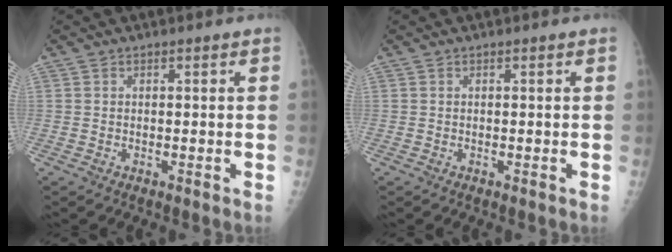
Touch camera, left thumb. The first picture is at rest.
{"total": 0.0}